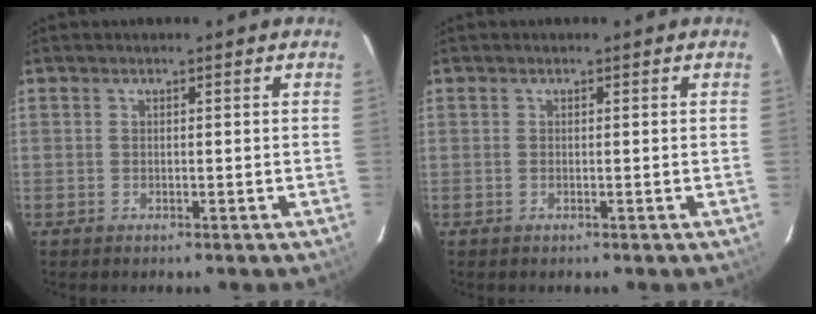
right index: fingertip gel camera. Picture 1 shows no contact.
{"total": 0.0}